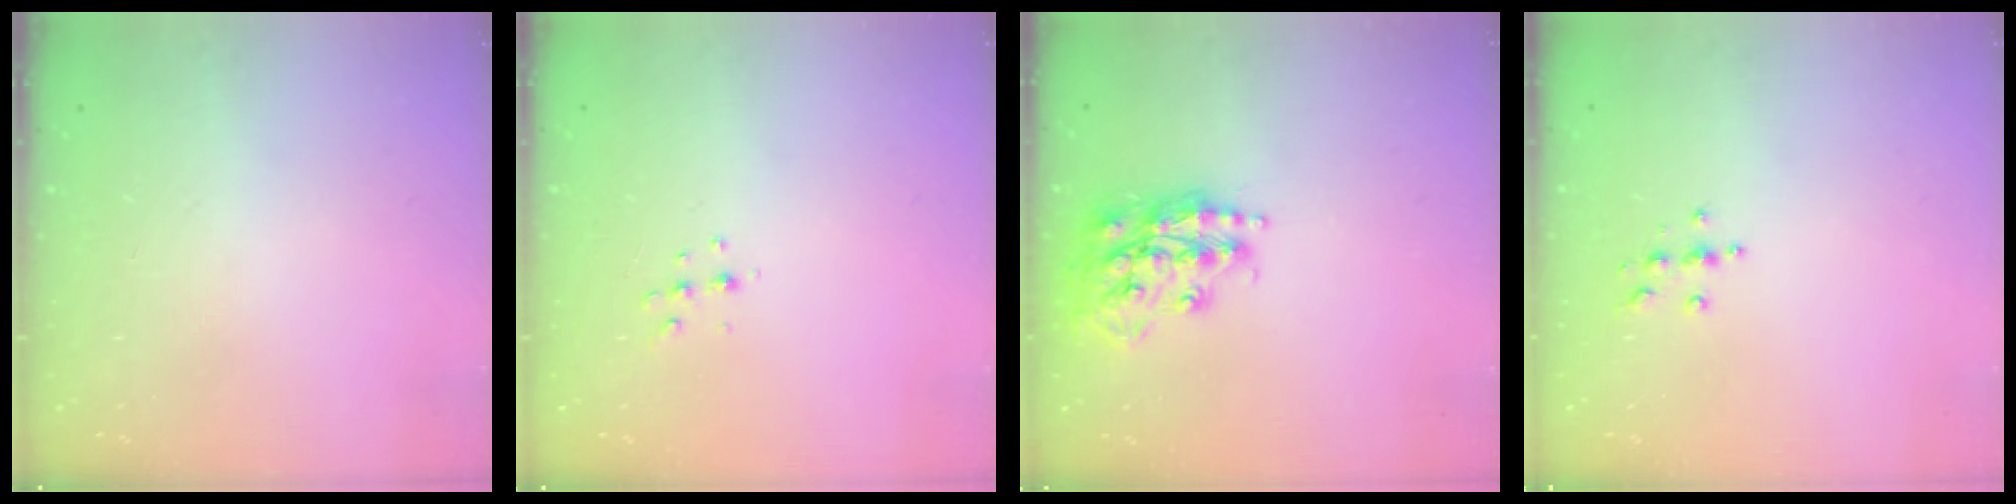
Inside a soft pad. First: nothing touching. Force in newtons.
{"total": 5.6, "press": 5.6, "slide": 0.7}
{"total": 18.7, "press": 18.6, "slide": 1.6}
{"total": 3.9, "press": 3.8, "slide": 0.5}